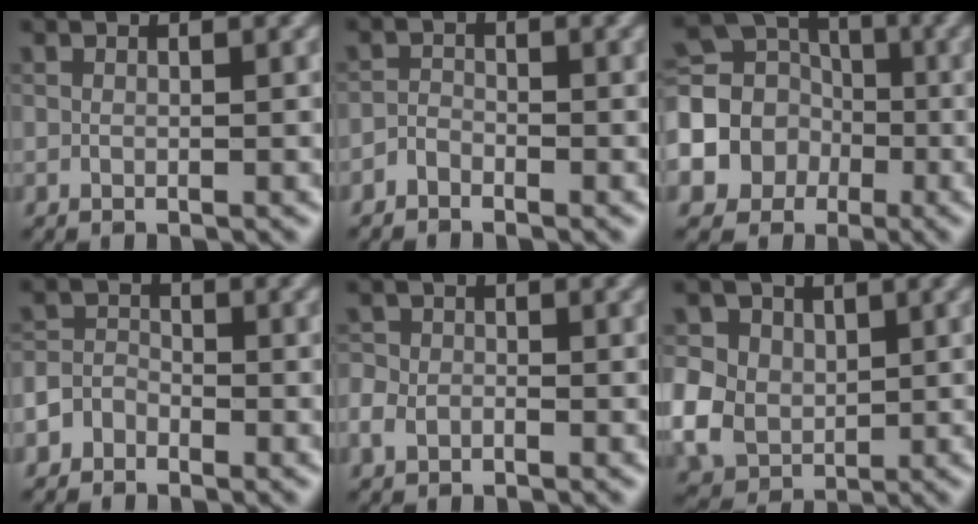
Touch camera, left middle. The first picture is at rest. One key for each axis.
{"total": 1.2, "fx": -1.0, "fy": 0.6, "fz": 0.3, "tx": -0.002, "ty": 0.005, "tz": -0.023}
{"total": 13.9, "fx": -3.5, "fy": 12.7, "fz": 4.2, "tx": -0.116, "ty": -0.005, "tz": -0.083}
{"total": 2.0, "fx": -1.3, "fy": 1.4, "fz": 0.5, "tx": 0.008, "ty": 0.007, "tz": -0.032}
{"total": 1.9, "fx": -1.0, "fy": 1.4, "fz": 0.8, "tx": -0.013, "ty": 0.002, "tz": -0.025}
{"total": 7.6, "fx": 1.1, "fy": 6.6, "fz": 3.8, "tx": -0.088, "ty": 0.024, "tz": 0.005}